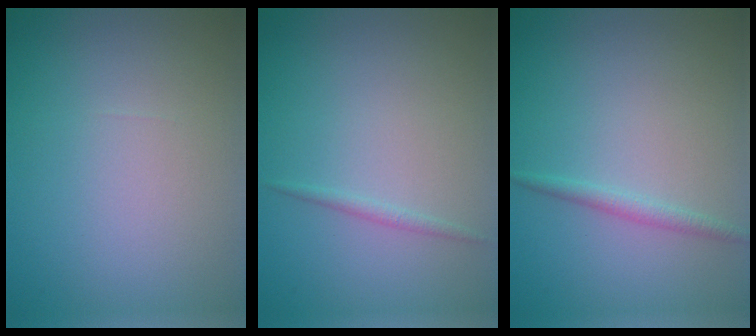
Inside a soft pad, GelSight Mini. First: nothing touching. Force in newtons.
{"total": 0.7, "press": 0.7, "slide": 0.0}
{"total": 1.2, "press": 1.2, "slide": 0.1}